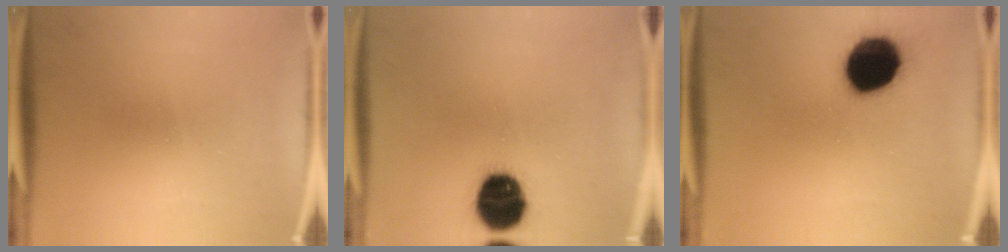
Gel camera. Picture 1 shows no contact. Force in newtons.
{"total": 15.5}
{"total": 17.4}